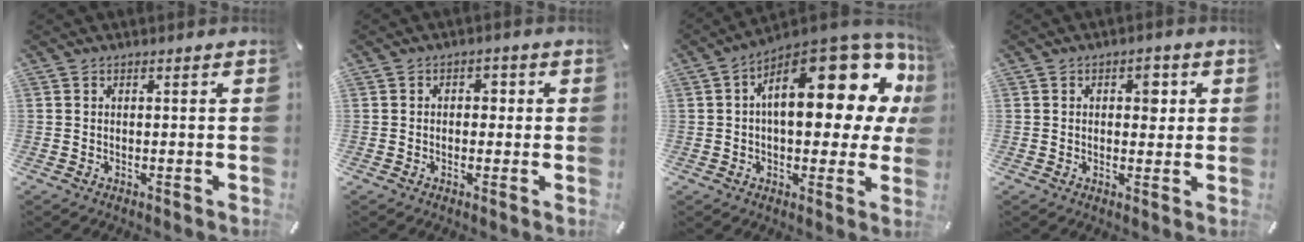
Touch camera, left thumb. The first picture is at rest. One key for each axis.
{"total": 2.2, "fx": -0.5, "fy": 1.7, "fz": 1.2, "tx": -0.017, "ty": 0.009, "tz": -0.016}
{"total": 23.0, "fx": 8.4, "fy": 10.6, "fz": 18.6, "tx": -0.243, "ty": -0.065, "tz": 0.140}
{"total": 4.1, "fx": 0.9, "fy": 2.7, "fz": 3.0, "tx": -0.023, "ty": -0.007, "tz": 0.004}